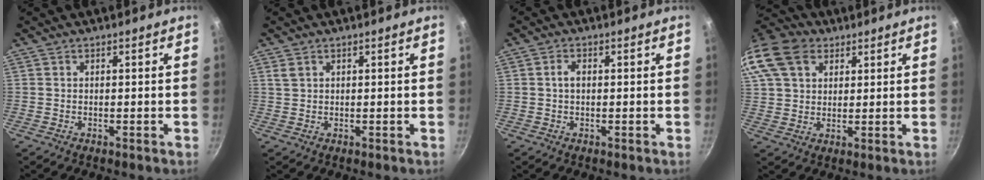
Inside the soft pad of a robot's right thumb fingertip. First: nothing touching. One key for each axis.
{"total": 1.6, "fx": 0.8, "fy": 1.1, "fz": 0.8, "tx": -0.014, "ty": 0.001, "tz": 0.018}
{"total": 2.0, "fx": 0.2, "fy": 1.3, "fz": 1.5, "tx": -0.025, "ty": 0.006, "tz": 0.002}
{"total": 20.2, "fx": 9.2, "fy": 14.5, "fz": 10.5, "tx": -0.247, "ty": 0.038, "tz": 0.168}